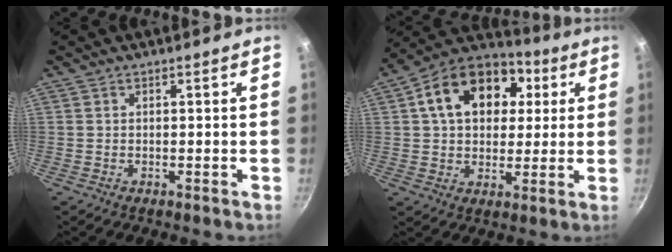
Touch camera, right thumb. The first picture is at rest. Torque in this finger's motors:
{"motor_torque": [0.59, 3.60, 0.93, -0.38, 0.12]}